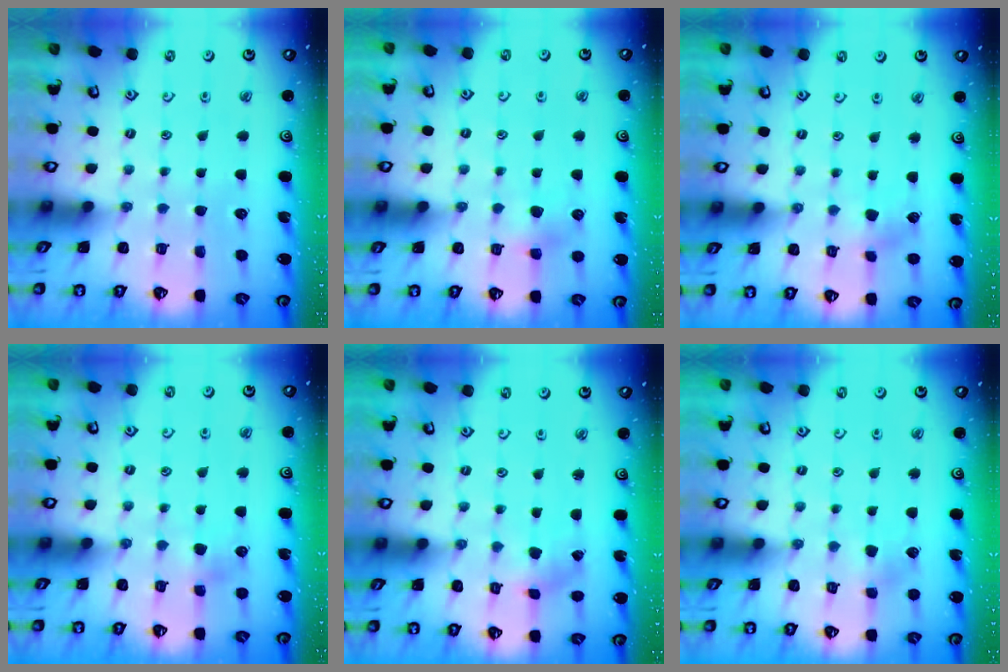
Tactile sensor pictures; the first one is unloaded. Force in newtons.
{"total": 4.6, "press": 4.4, "slide": 1.3}
{"total": 1.8, "press": 1.8, "slide": 0.3}
{"total": 3.3, "press": 3.3, "slide": 0.4}
{"total": 1.2, "press": 1.2, "slide": 0.2}
{"total": 3.9, "press": 3.9, "slide": 0.5}